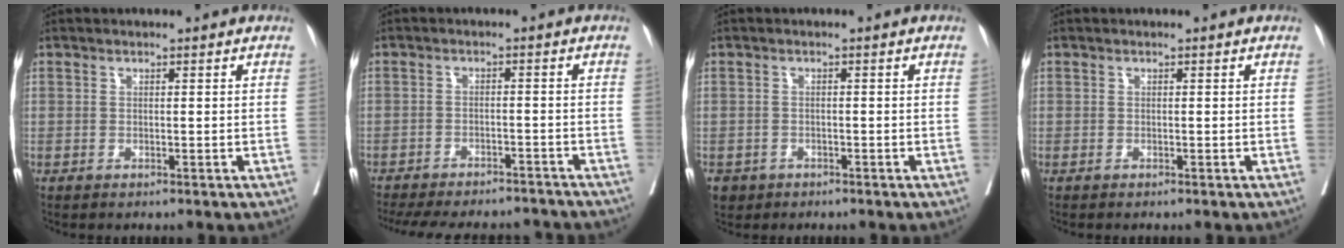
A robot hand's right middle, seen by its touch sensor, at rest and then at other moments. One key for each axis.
{"total": 18.0, "fx": -16.1, "fy": 4.8, "fz": 6.3, "tx": -0.155, "ty": -0.015, "tz": -0.213}
{"total": 2.7, "fx": -1.7, "fy": 2.1, "fz": 0.2, "tx": -0.004, "ty": 0.004, "tz": -0.029}
{"total": 0.0}